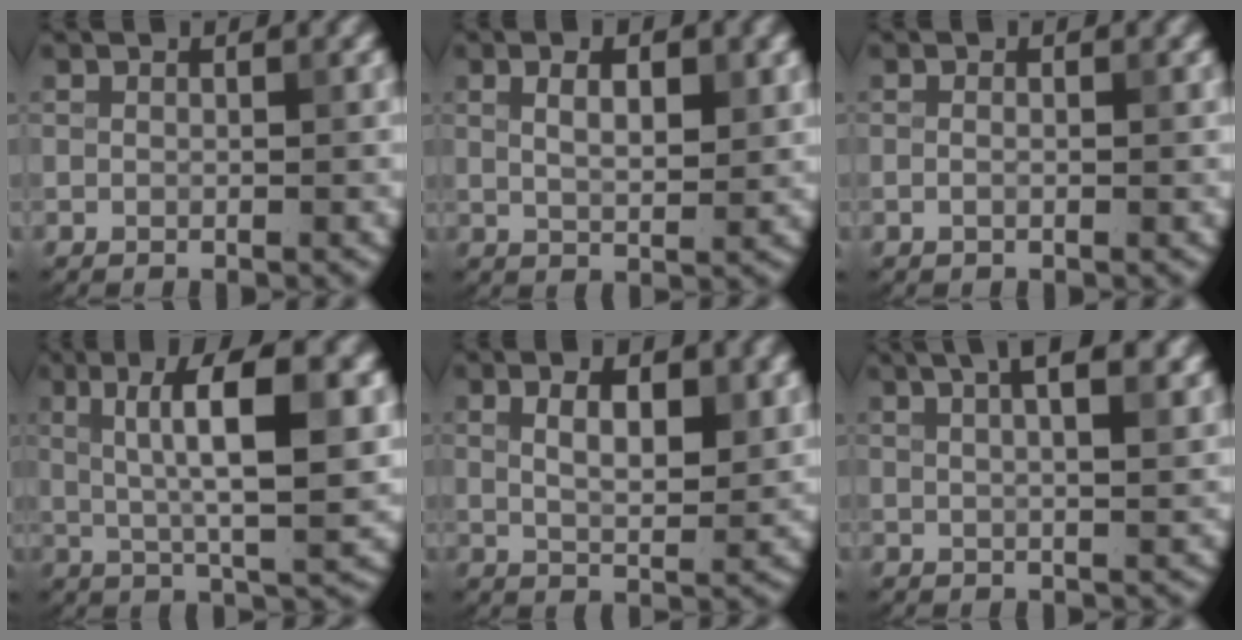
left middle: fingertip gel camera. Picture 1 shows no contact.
{"total": 3.6, "force": [1.4, 1.4, 2.9], "torque": [-0.048, -0.001, 0.027]}
{"total": 0.7, "force": [-0.1, 0.2, 0.7], "torque": [-0.013, -0.003, -0.003]}
{"total": 8.6, "force": [2.0, 1.9, 8.1], "torque": [-0.123, 0.005, 0.033]}
{"total": 4.5, "force": [1.7, 1.8, 3.7], "torque": [-0.067, -0.001, 0.032]}
{"total": 8.1, "force": [4.3, 3.5, 6.0], "torque": [-0.034, 0.047, 0.026]}